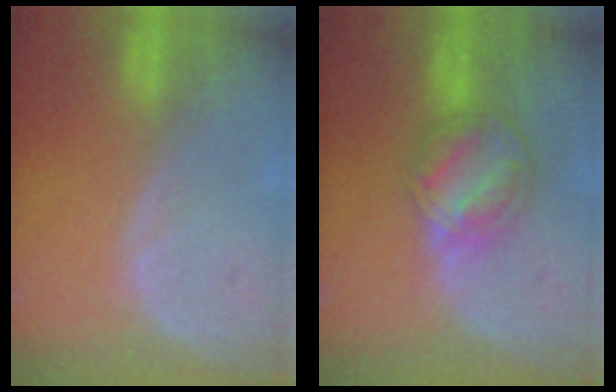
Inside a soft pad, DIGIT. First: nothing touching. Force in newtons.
{"total": 7.4, "press": 6.6, "slide": 3.2}